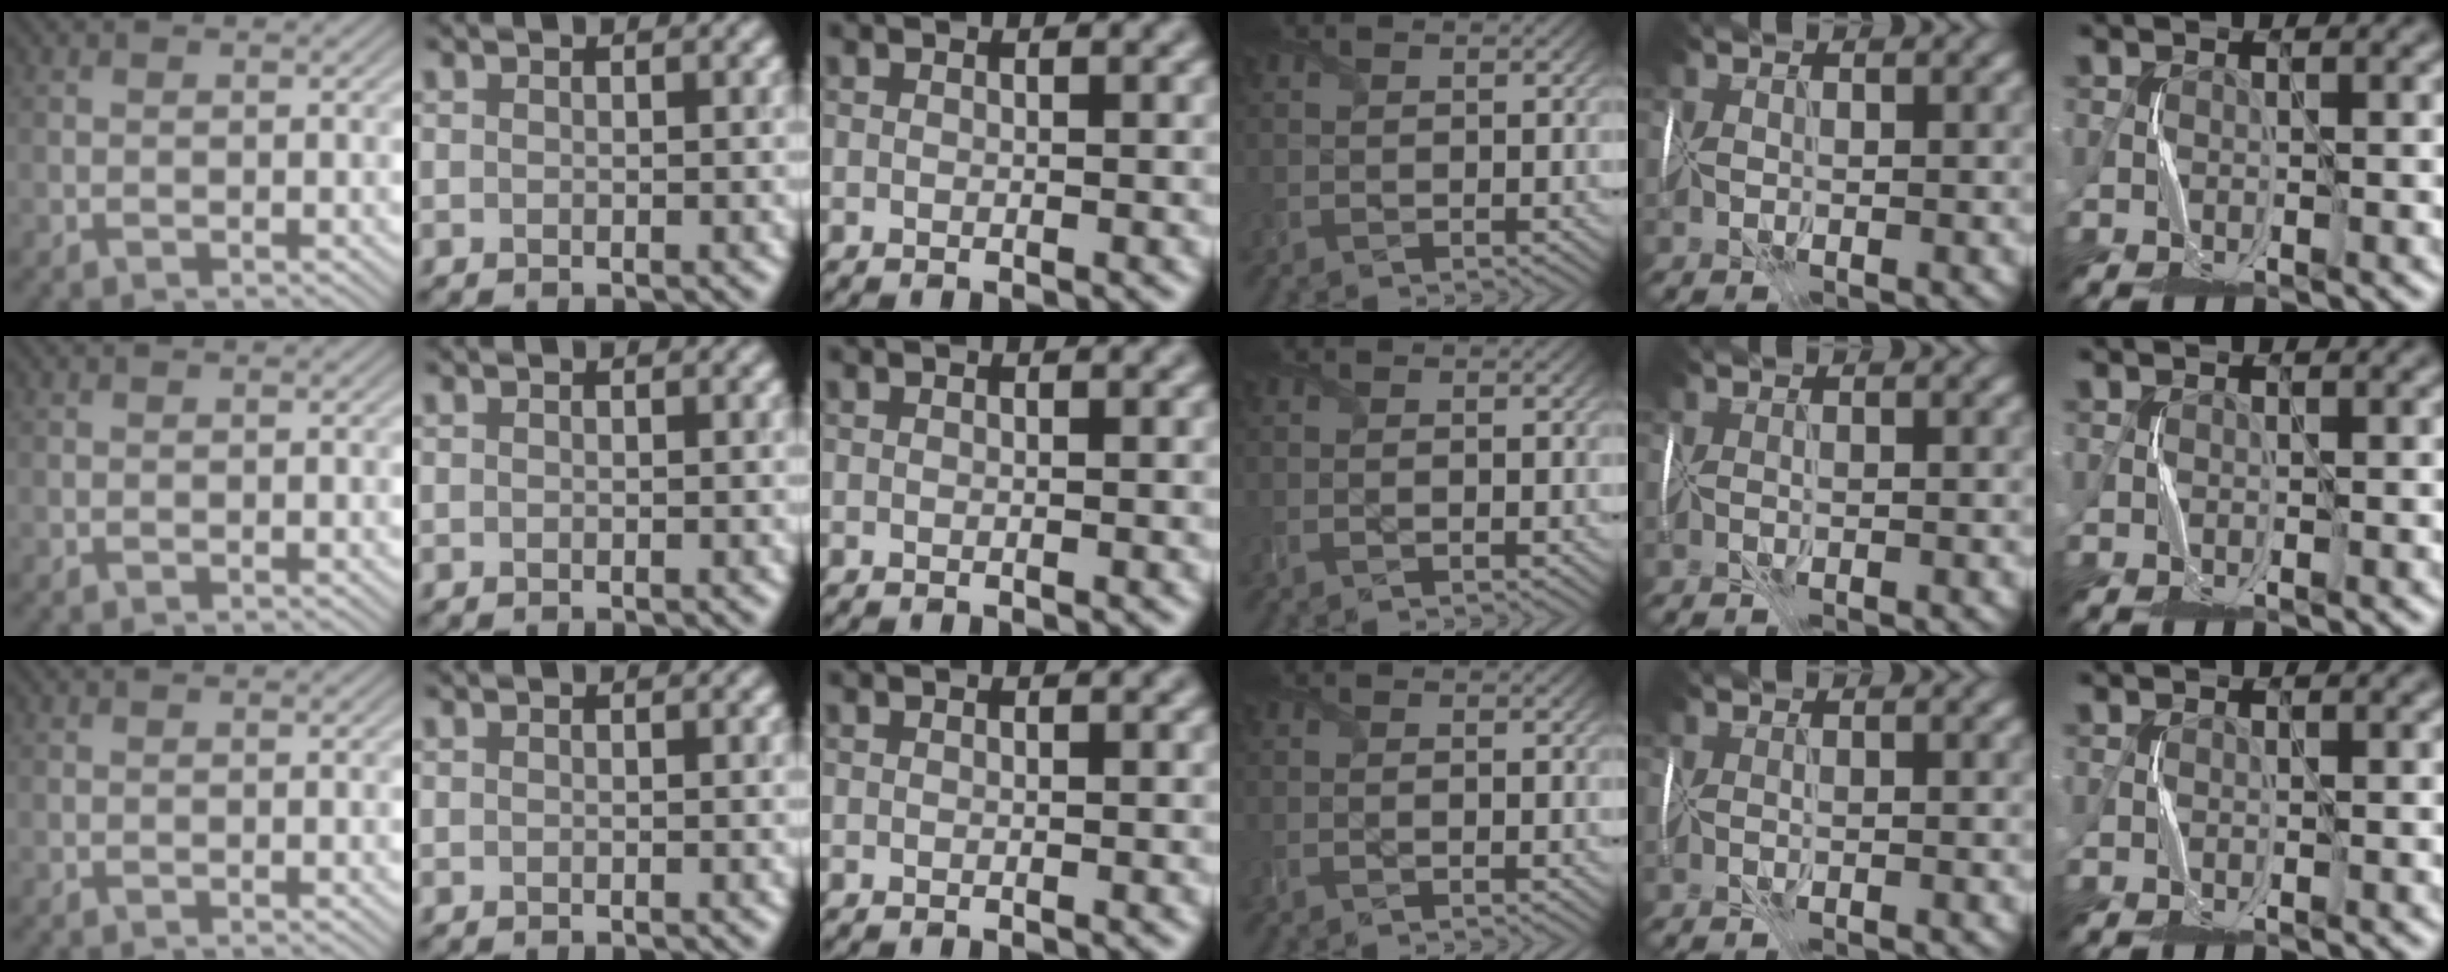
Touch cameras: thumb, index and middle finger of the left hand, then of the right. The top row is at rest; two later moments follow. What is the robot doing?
{"motion": "wrap", "object": "plastic wrap"}